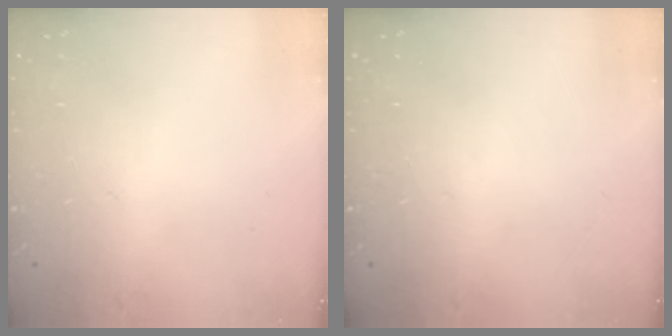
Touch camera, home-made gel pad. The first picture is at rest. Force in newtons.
{"total": 0.0}